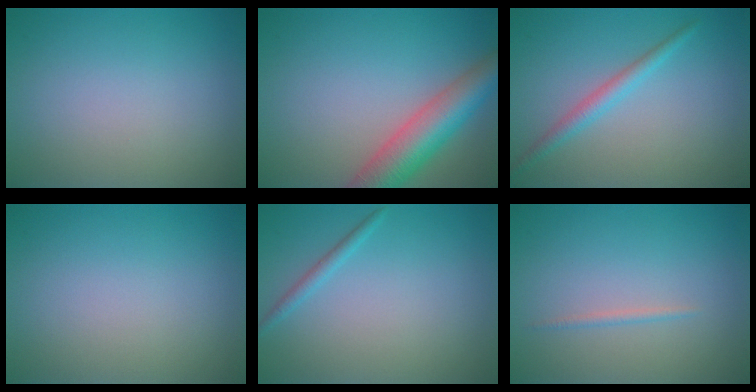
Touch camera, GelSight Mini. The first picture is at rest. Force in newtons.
{"total": 6.7, "press": 6.7, "slide": 0.3}
{"total": 2.0, "press": 2.0, "slide": 0.0}
{"total": 0.0}
{"total": 1.1, "press": 1.1, "slide": 0.0}
{"total": 0.7, "press": 0.7, "slide": 0.1}